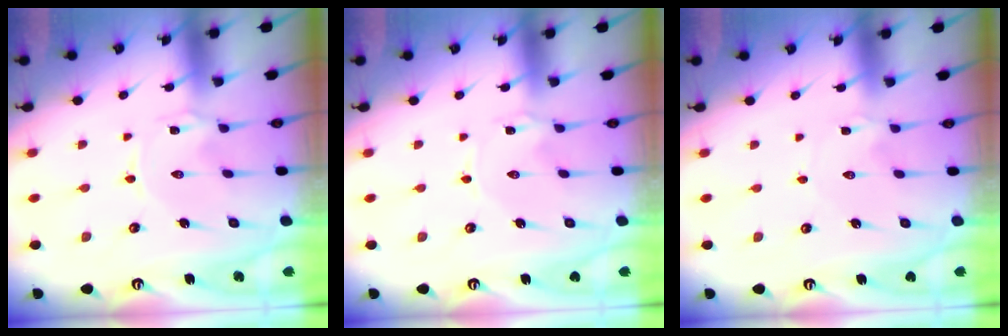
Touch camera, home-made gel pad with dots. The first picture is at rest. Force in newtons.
{"total": 0.6, "press": 0.6, "slide": 0.1}
{"total": 0.9, "press": 0.9, "slide": 0.1}